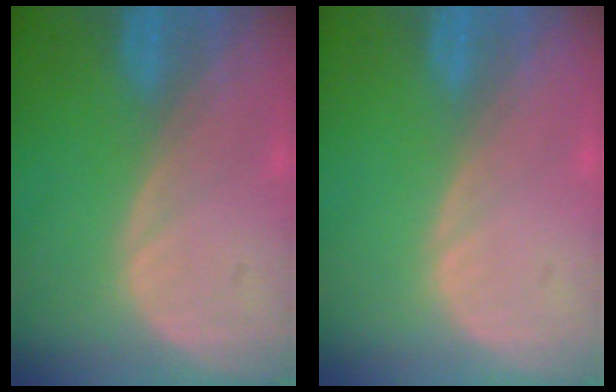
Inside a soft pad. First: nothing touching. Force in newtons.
{"total": 0.0}